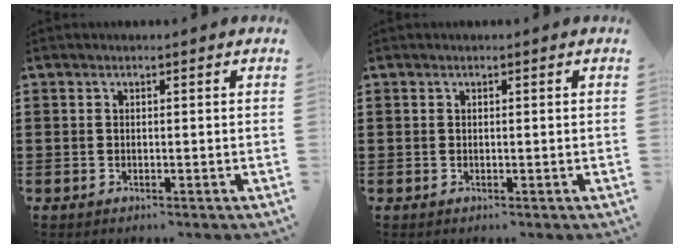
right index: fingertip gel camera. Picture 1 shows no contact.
{"total": 0.0}